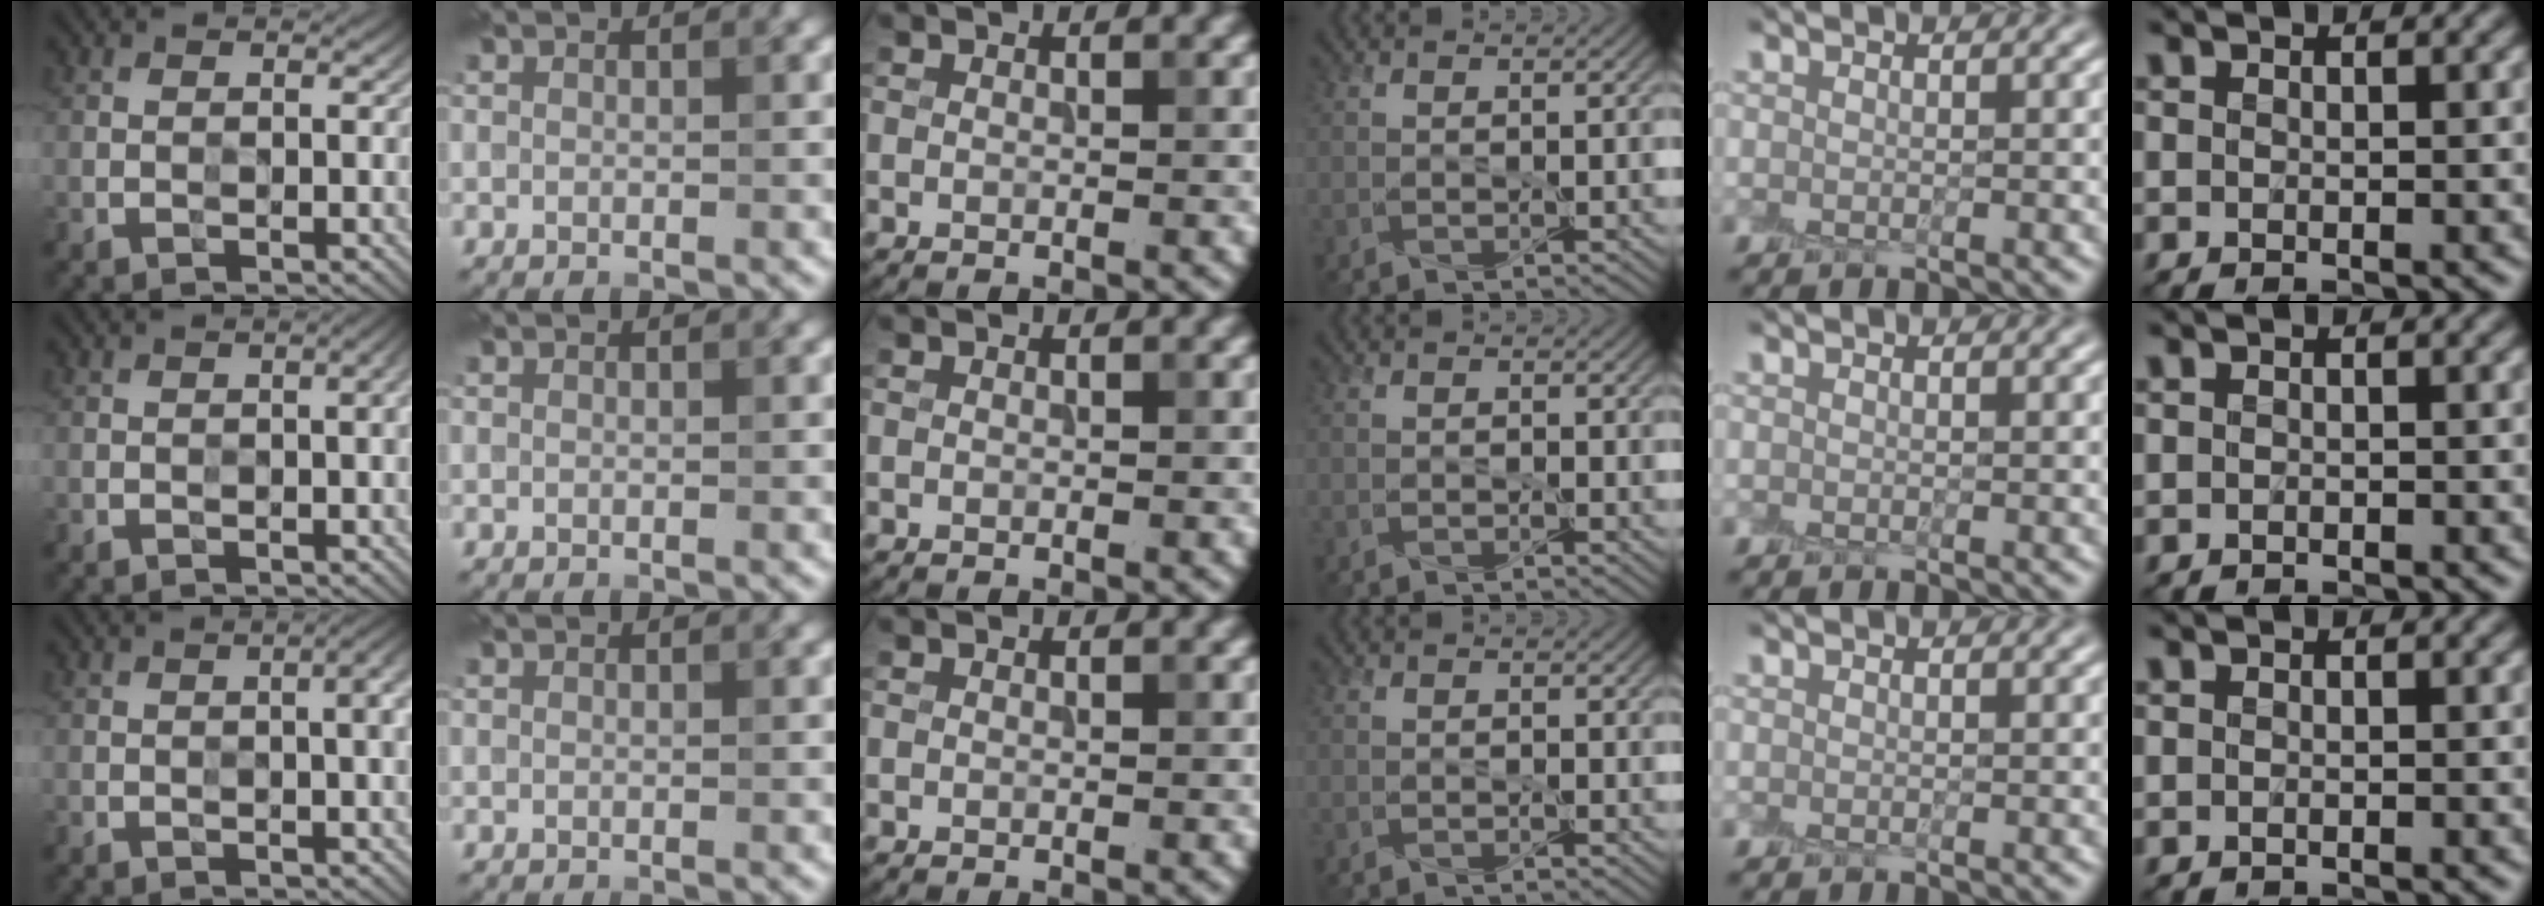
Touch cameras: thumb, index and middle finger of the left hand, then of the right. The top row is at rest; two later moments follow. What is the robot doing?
{"motion": "peel", "object": "plastic wrap"}